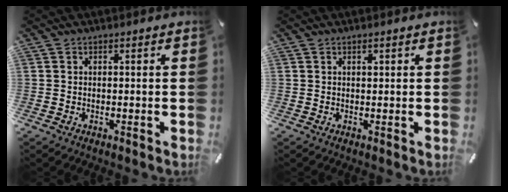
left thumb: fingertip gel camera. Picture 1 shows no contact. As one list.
[{"total": 0.6, "force": [0.3, 0.3, 0.4], "torque": [-0.001, -0.003, 0.004]}]